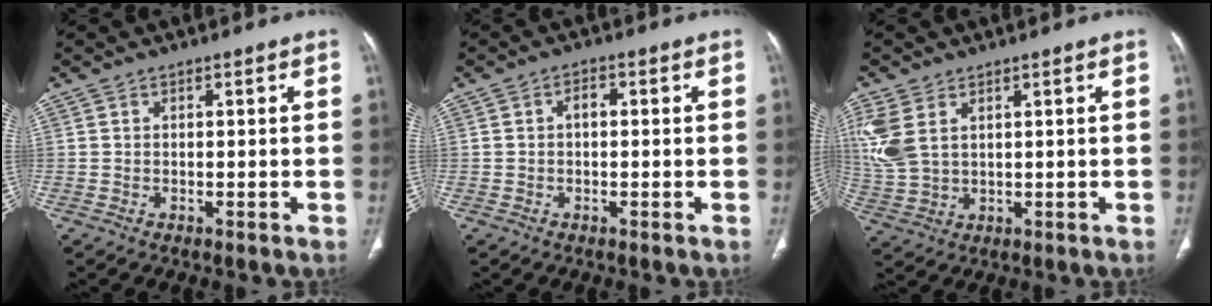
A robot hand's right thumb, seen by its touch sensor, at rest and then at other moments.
{"total": 1.9, "force": [0.0, 1.2, 1.5], "torque": [-0.019, 0.007, -0.005]}
{"total": 8.7, "force": [3.2, 5.3, 6.1], "torque": [-0.159, -0.001, 0.076]}